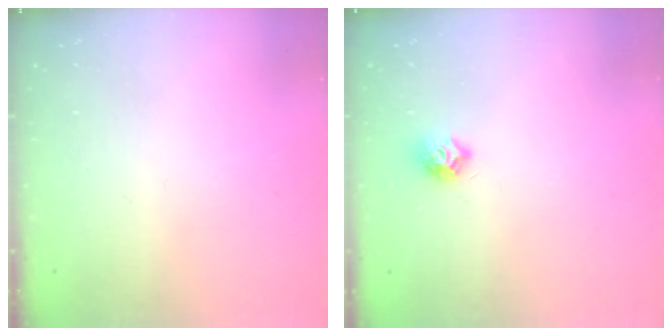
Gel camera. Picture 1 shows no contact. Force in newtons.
{"total": 7.1, "press": 7.1, "slide": 0.2}